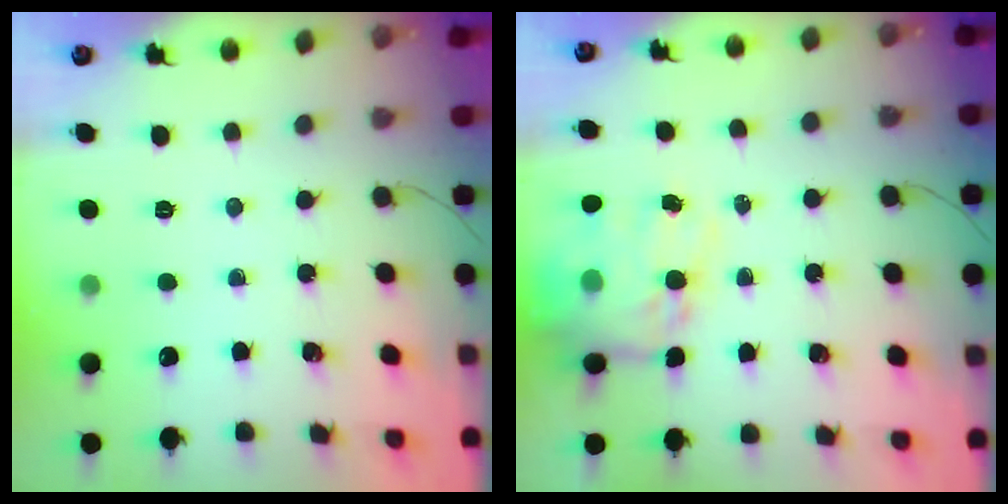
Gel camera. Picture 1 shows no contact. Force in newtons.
{"total": 17.3, "press": 16.8, "slide": 4.4}